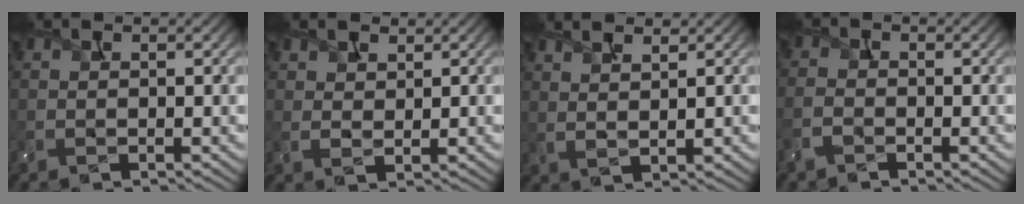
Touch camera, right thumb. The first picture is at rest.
{"total": 2.4, "force": [1.7, 1.3, 1.1], "torque": [-0.025, 0.002, 0.036]}
{"total": 4.0, "force": [2.9, 0.8, 2.7], "torque": [-0.041, 0.009, 0.039]}
{"total": 2.2, "force": [-1.5, 1.1, 1.3], "torque": [-0.035, -0.002, -0.041]}